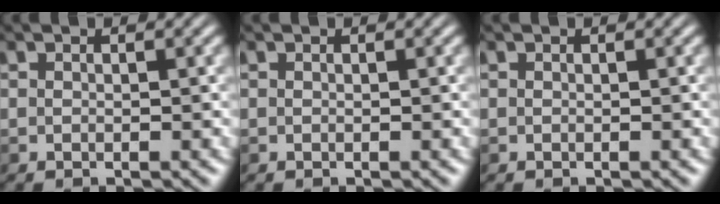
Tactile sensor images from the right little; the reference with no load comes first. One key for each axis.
{"total": 0.0}
{"total": 0.0}